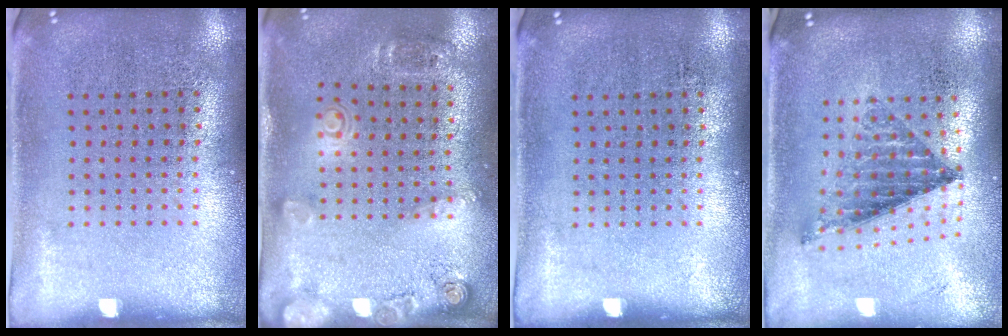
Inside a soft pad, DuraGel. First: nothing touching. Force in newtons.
{"total": 1.9, "press": 1.2, "slide": 1.4}
{"total": 0.0}
{"total": 0.9, "press": 0.8, "slide": 0.3}